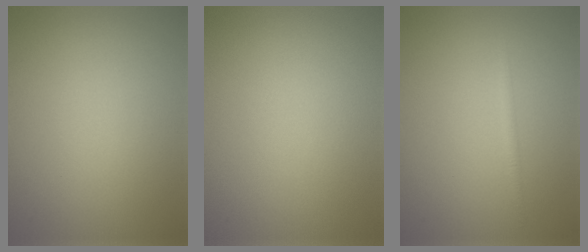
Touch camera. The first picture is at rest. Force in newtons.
{"total": 0.0}
{"total": 0.9, "press": 0.9, "slide": 0.0}